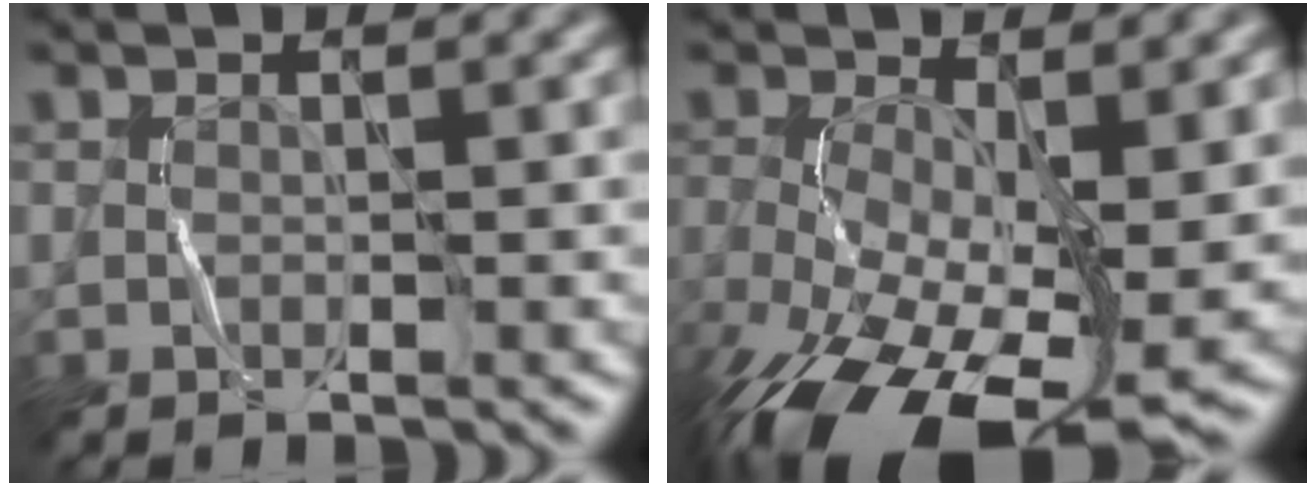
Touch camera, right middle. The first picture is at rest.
{"total": 13.7, "force": [-4.8, 6.1, 11.4], "torque": [-0.223, -0.048, -0.075]}